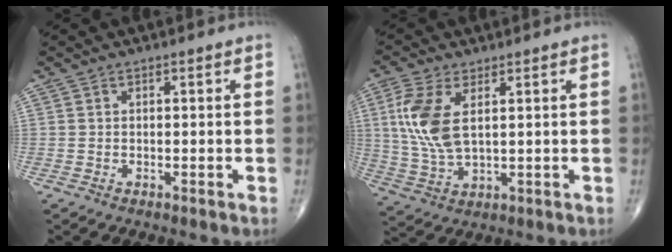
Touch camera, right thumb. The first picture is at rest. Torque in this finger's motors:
{"motor_torque": [-0.54, 0.86, 1.02, 0.34, 0.08]}